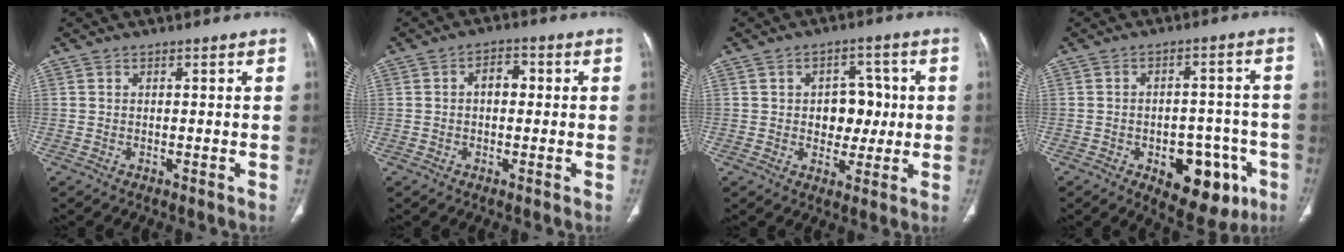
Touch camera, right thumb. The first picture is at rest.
{"total": 3.7, "force": [0.2, 2.5, 2.8], "torque": [-0.033, 0.015, -0.003]}
{"total": 8.1, "force": [0.4, 5.9, 5.5], "torque": [-0.033, 0.010, 0.010]}
{"total": 13.9, "force": [-5.8, 7.8, 9.9], "torque": [-0.088, 0.036, -0.065]}